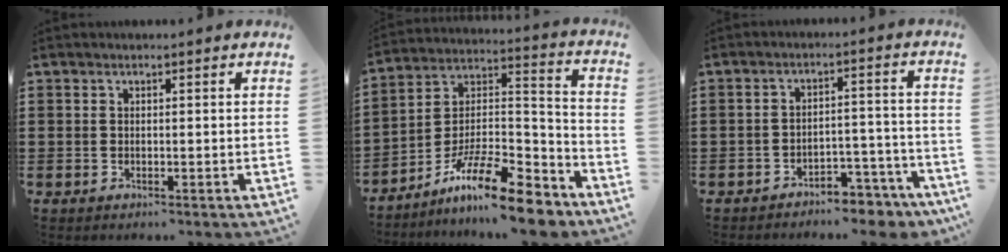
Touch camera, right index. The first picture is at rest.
{"total": 14.2, "force": [-11.0, 2.7, 8.6], "torque": [-0.150, 0.029, -0.202]}
{"total": 4.5, "force": [-4.3, 0.7, 1.1], "torque": [-0.021, 0.006, -0.086]}